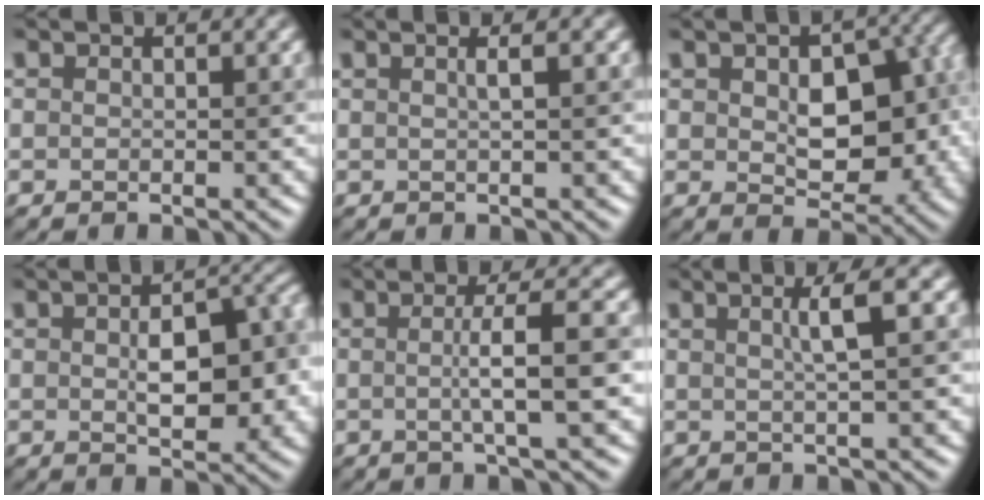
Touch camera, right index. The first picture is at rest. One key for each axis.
{"total": 2.2, "fx": 0.6, "fy": 0.9, "fz": 1.9, "tx": -0.012, "ty": 0.005, "tz": -0.012}
{"total": 9.9, "fx": 0.4, "fy": 6.0, "fz": 7.8, "tx": -0.104, "ty": -0.006, "tz": 0.019}
{"total": 7.6, "fx": -0.3, "fy": 3.8, "fz": 6.6, "tx": -0.090, "ty": 0.004, "tz": 0.000}
{"total": 4.6, "fx": -0.2, "fy": 0.7, "fz": 4.6, "tx": -0.067, "ty": 0.005, "tz": -0.007}
{"total": 3.1, "fx": 0.6, "fy": 0.4, "fz": 3.0, "tx": -0.043, "ty": 0.012, "tz": 0.009}